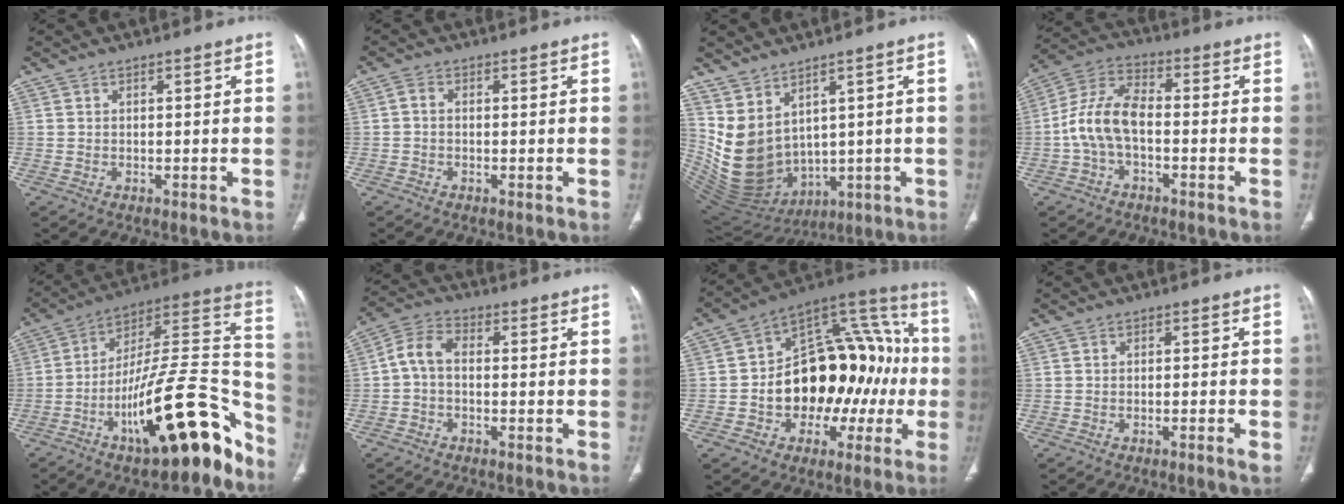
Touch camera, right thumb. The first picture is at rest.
{"total": 1.4, "force": [-0.2, 1.0, 1.0], "torque": [-0.015, 0.003, -0.007]}
{"total": 13.8, "force": [2.9, 9.7, 9.3], "torque": [-0.159, -0.027, 0.101]}
{"total": 9.8, "force": [-1.9, 5.4, 8.0], "torque": [-0.161, 0.035, -0.045]}
{"total": 26.7, "force": [-14.2, 8.4, 20.9], "torque": [-0.249, 0.105, -0.224]}
{"total": 5.5, "force": [-0.6, 3.5, 4.3], "torque": [-0.082, 0.022, -0.022]}
{"total": 25.3, "force": [-2.6, 16.4, 19.2], "torque": [-0.231, 0.057, -0.030]}
{"total": 2.0, "force": [-0.8, 0.1, 1.8], "torque": [-0.038, -0.003, -0.015]}